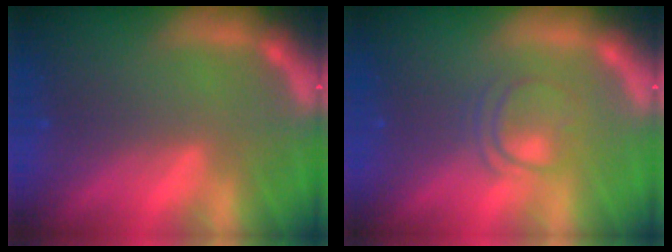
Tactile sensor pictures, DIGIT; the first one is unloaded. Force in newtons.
{"total": 3.0}